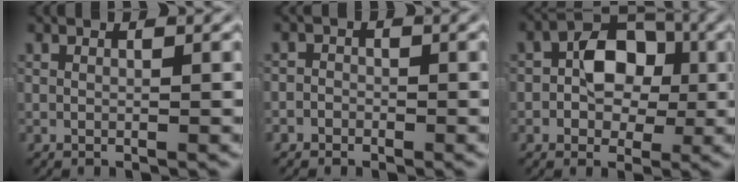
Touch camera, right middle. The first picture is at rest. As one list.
[{"total": 1.5, "force": [-1.2, 0.9, -0.2], "torque": [0.013, -0.006, -0.024]}, {"total": 4.9, "force": [-0.5, 3.5, 3.4], "torque": [-0.048, 0.001, -0.012]}]